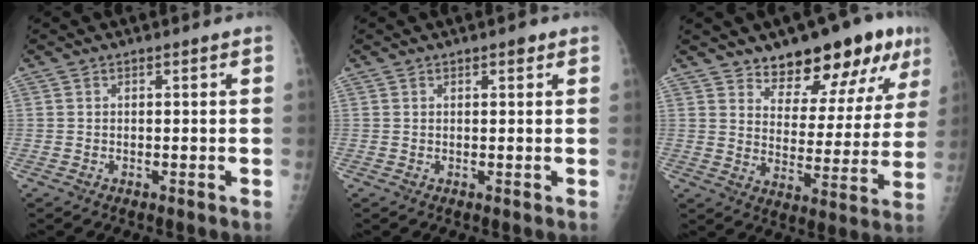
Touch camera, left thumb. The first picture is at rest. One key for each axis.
{"total": 1.2, "fx": 0.7, "fy": 0.6, "fz": 0.8, "tx": -0.006, "ty": -0.001, "tz": 0.007}
{"total": 16.0, "fx": 11.1, "fy": 6.5, "fz": 9.5, "tx": -0.083, "ty": -0.067, "tz": 0.160}